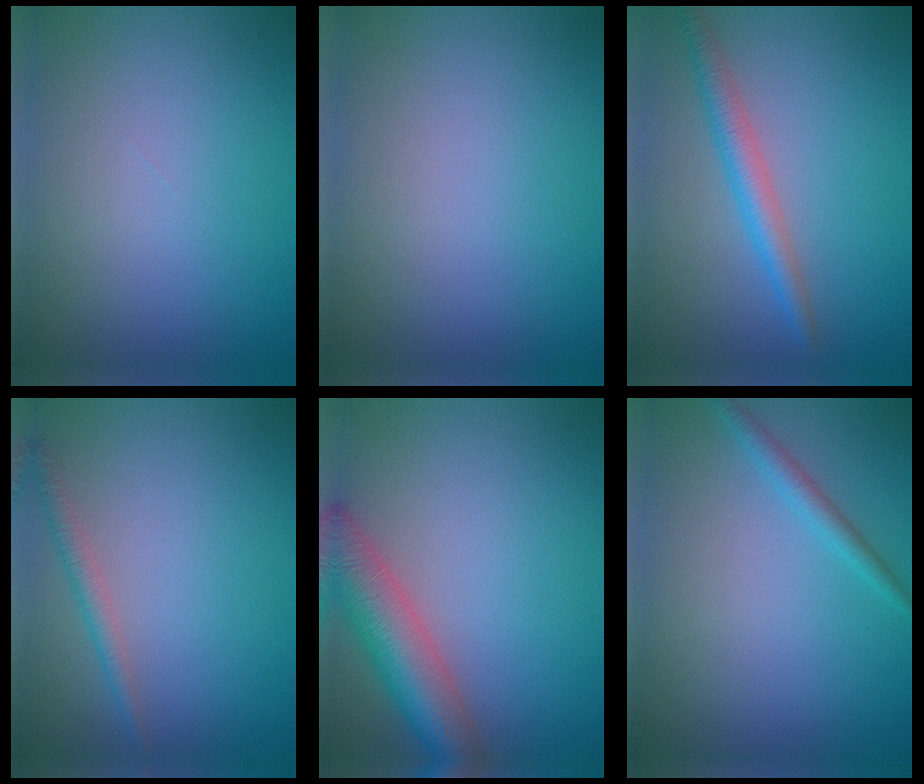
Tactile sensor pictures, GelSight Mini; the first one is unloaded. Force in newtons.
{"total": 0.0}
{"total": 2.8, "press": 2.8, "slide": 0.1}
{"total": 1.6, "press": 1.6, "slide": 0.1}
{"total": 6.5, "press": 6.4, "slide": 0.6}
{"total": 1.5, "press": 1.5, "slide": 0.1}